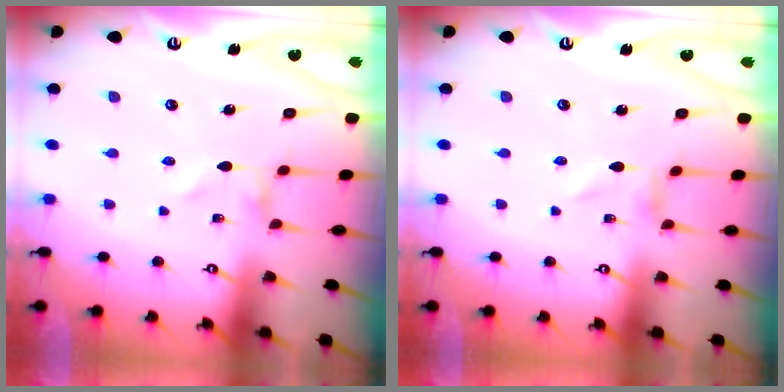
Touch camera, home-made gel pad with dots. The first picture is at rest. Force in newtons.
{"total": 0.0}